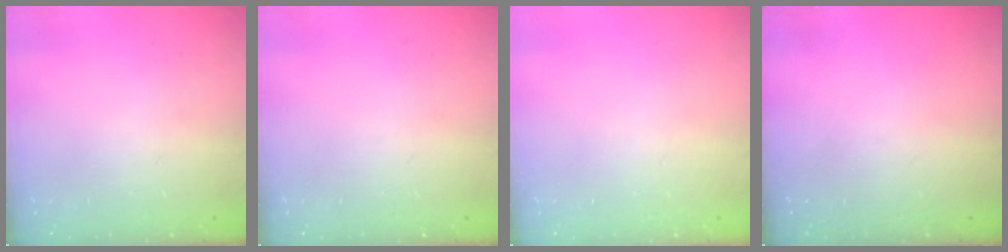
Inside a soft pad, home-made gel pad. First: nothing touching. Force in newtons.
{"total": 0.0}
{"total": 0.0}
{"total": 0.0}